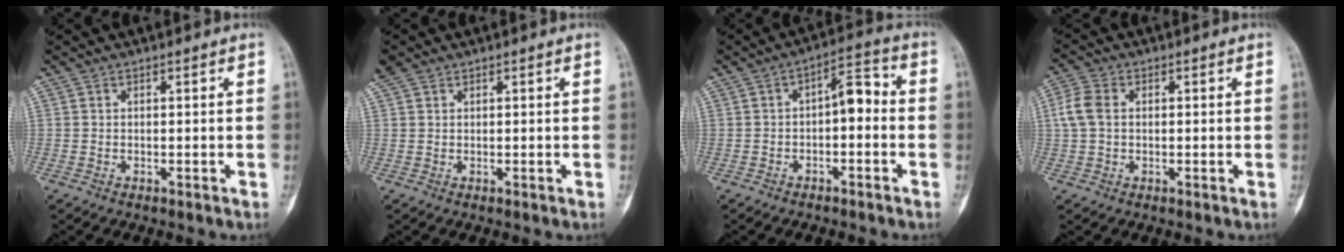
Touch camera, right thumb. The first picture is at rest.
{"total": 2.0, "force": [1.4, 1.3, 0.7], "torque": [-0.015, 0.014, 0.028]}
{"total": 6.6, "force": [-0.9, 3.3, 5.7], "torque": [-0.069, 0.036, -0.024]}
{"total": 5.0, "force": [0.5, 3.6, 3.4], "torque": [-0.085, 0.013, 0.006]}